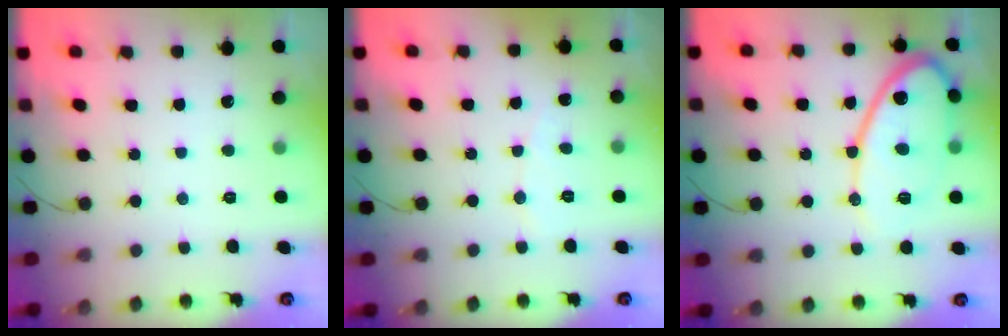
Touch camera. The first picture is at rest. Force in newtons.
{"total": 3.3, "press": 3.3, "slide": 0.4}
{"total": 13.8, "press": 13.8, "slide": 1.1}